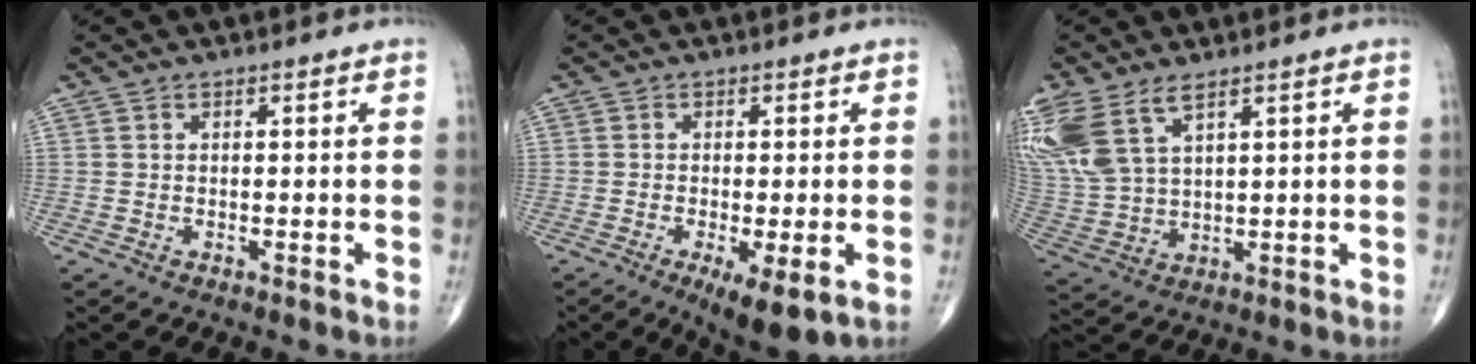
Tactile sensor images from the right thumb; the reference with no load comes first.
{"total": 7.6, "force": [-2.9, 2.1, 6.7], "torque": [-0.104, -0.019, -0.042]}
{"total": 15.1, "force": [8.0, 7.7, 10.3], "torque": [-0.260, -0.008, 0.174]}